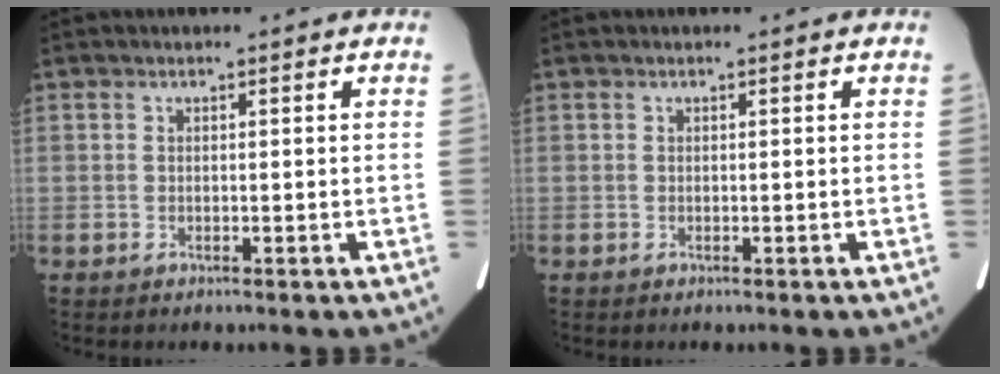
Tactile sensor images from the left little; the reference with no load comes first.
{"total": 0.0}